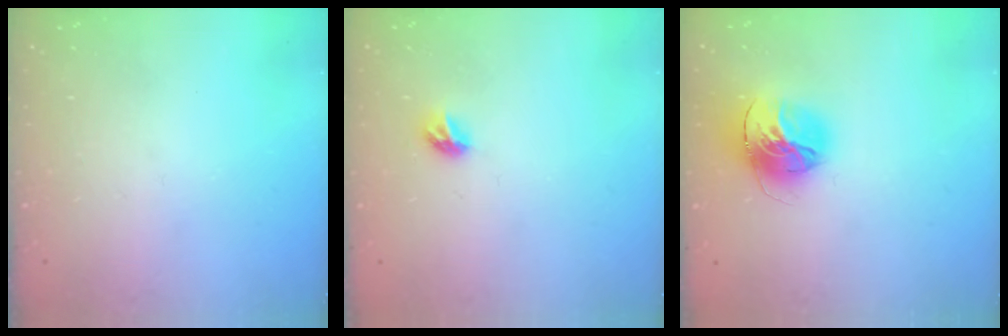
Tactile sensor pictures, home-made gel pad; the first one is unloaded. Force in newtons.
{"total": 5.8, "press": 5.8, "slide": 0.7}
{"total": 16.1, "press": 16.0, "slide": 1.7}